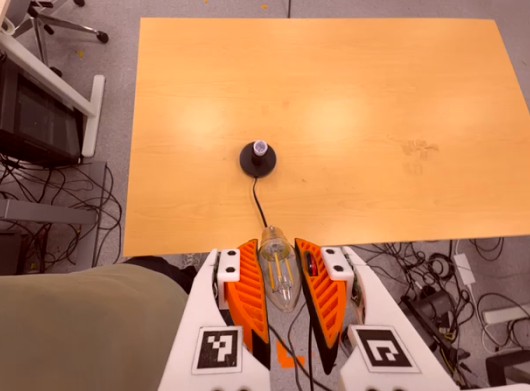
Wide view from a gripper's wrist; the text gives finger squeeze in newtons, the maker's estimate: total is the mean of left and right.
{"total": 19.2, "left": 21.3, "right": 17.1}